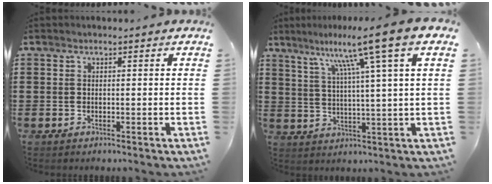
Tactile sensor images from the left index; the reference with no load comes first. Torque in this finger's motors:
{"motor_torque": [2.14, 0.00, 0.89, 0.21]}